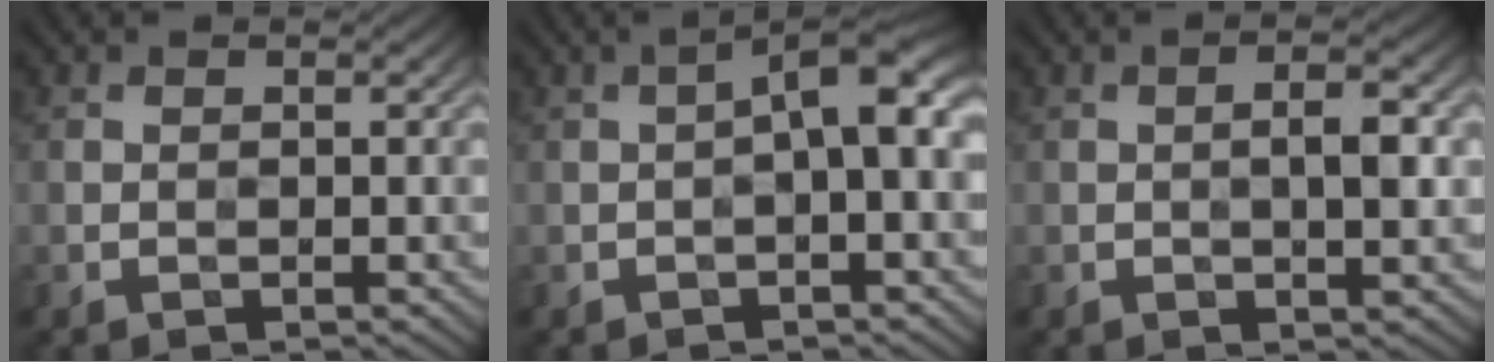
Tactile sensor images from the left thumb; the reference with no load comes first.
{"total": 5.4, "force": [0.1, 1.3, 5.3], "torque": [-0.084, 0.019, -0.002]}
{"total": 3.9, "force": [0.0, 1.1, 3.7], "torque": [-0.063, 0.007, -0.002]}